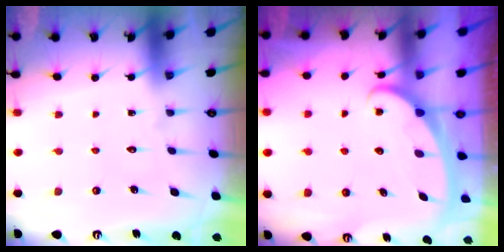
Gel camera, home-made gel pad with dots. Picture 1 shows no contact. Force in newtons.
{"total": 2.4, "press": 2.3, "slide": 0.3}